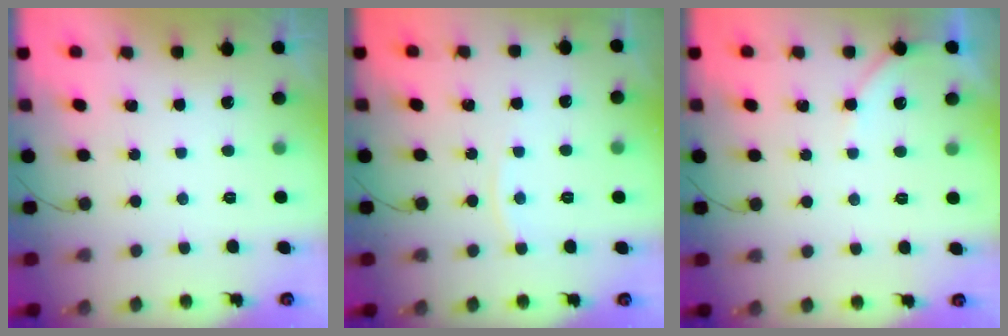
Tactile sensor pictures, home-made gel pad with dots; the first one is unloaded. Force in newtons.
{"total": 3.7, "press": 3.7, "slide": 0.5}
{"total": 3.9, "press": 3.8, "slide": 0.6}